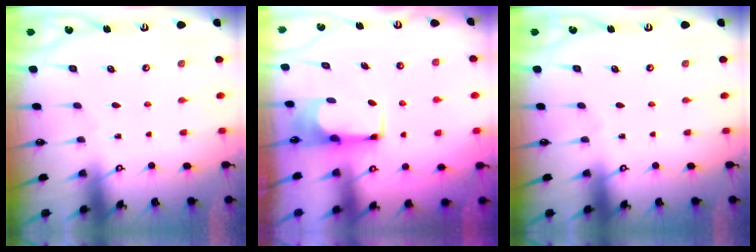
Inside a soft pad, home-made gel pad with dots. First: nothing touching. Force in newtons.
{"total": 2.1, "press": 2.1, "slide": 0.2}
{"total": 0.0}